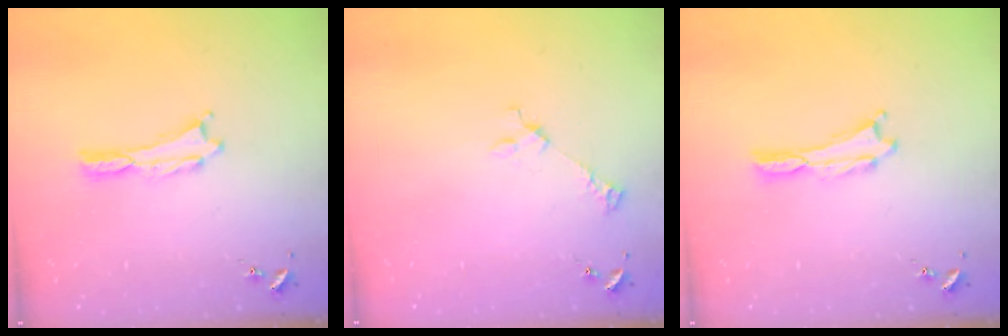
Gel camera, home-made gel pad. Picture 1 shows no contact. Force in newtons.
{"total": 2.6, "press": 2.6, "slide": 0.3}
{"total": 0.0}